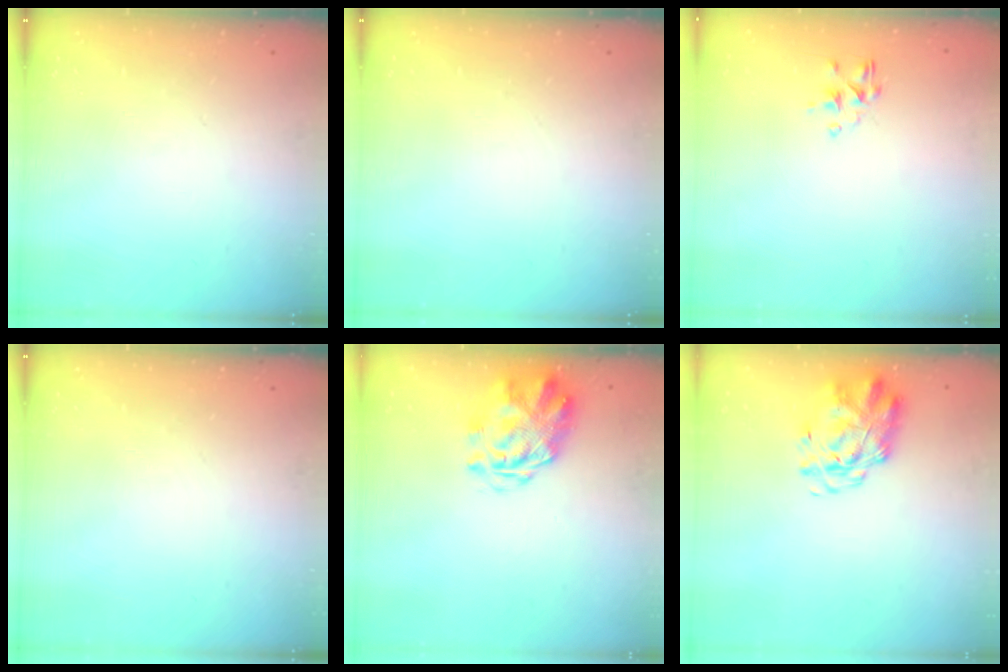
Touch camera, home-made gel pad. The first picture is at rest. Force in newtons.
{"total": 0.0}
{"total": 2.3, "press": 2.1, "slide": 0.9}
{"total": 0.0}
{"total": 3.1, "press": 2.8, "slide": 1.5}
{"total": 2.9, "press": 2.8, "slide": 0.8}